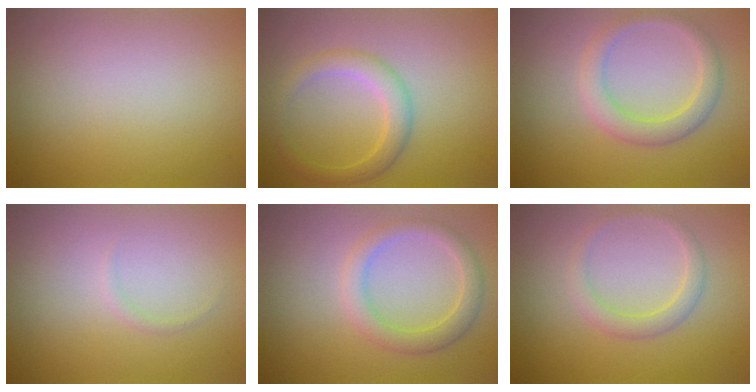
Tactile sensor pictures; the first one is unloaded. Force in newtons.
{"total": 2.8, "press": 2.8, "slide": 0.2}
{"total": 2.9, "press": 2.9, "slide": 0.3}
{"total": 0.5, "press": 0.5, "slide": 0.0}
{"total": 2.8, "press": 2.8, "slide": 0.1}
{"total": 1.9, "press": 1.9, "slide": 0.1}